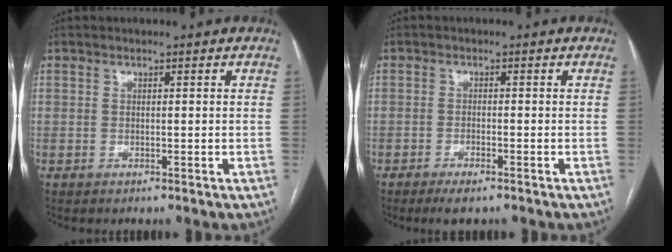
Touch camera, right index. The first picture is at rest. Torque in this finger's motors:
{"motor_torque": [0.30, -0.08, 0.12, 0.02]}